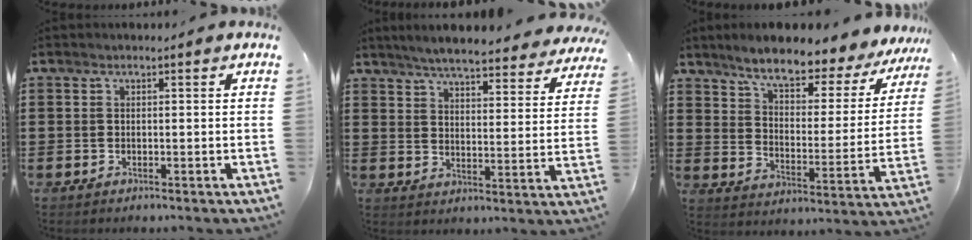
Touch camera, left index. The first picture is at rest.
{"total": 5.5, "force": [5.2, -0.1, 1.7], "torque": [-0.058, -0.031, 0.089]}
{"total": 7.6, "force": [6.7, 1.2, 3.5], "torque": [-0.082, -0.045, 0.106]}